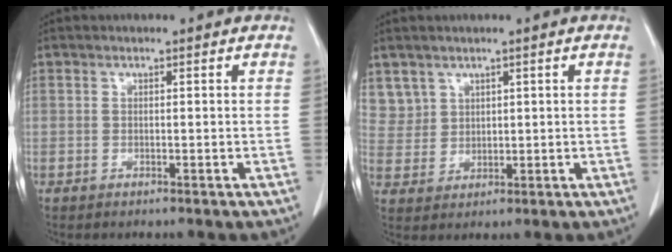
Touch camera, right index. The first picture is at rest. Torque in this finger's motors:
{"motor_torque": [-0.25, 0.33, -0.02, 0.00]}